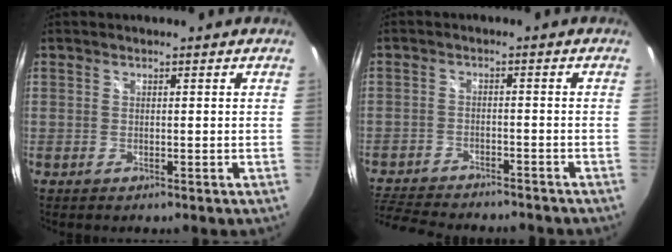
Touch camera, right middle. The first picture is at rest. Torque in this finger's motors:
{"motor_torque": [1.07, -1.06, 0.18, 0.10]}